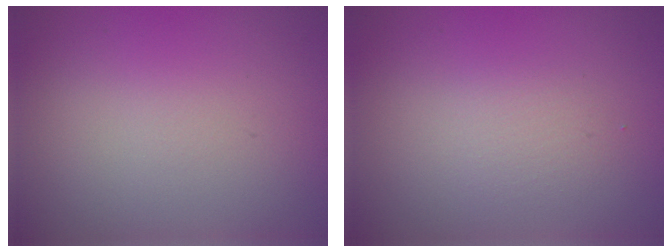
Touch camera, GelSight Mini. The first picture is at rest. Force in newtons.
{"total": 1.4, "press": 1.4, "slide": 0.1}